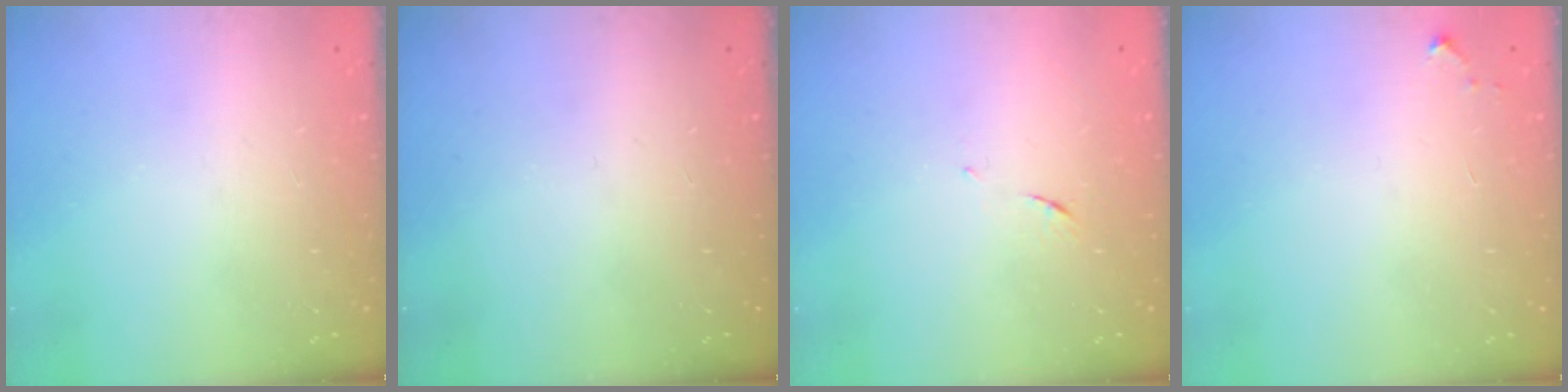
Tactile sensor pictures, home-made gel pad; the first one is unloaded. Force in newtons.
{"total": 0.0}
{"total": 5.1, "press": 5.1, "slide": 0.4}
{"total": 2.6, "press": 2.6, "slide": 0.4}